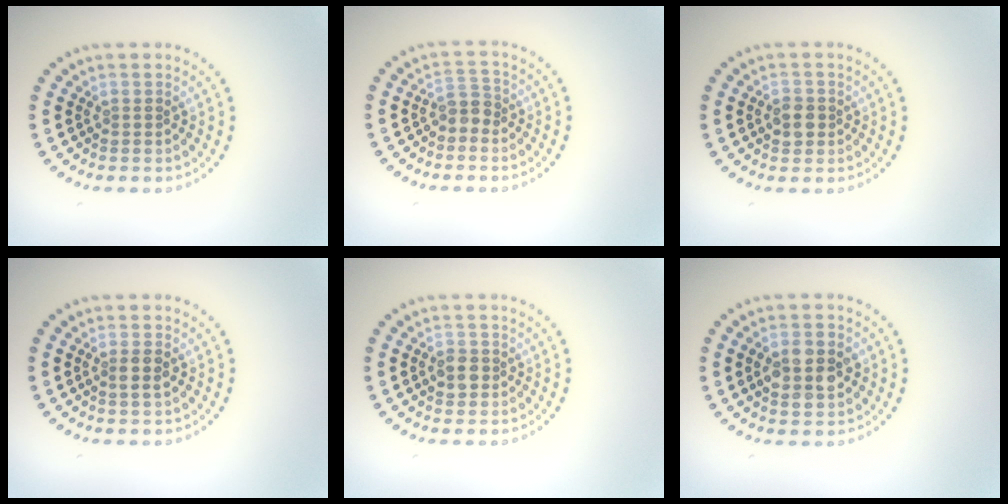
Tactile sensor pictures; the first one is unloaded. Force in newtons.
{"total": 1.8, "press": 1.5, "slide": 0.9}
{"total": 1.9, "press": 1.8, "slide": 0.5}
{"total": 1.5, "press": 1.5, "slide": 0.5}
{"total": 1.9, "press": 1.8, "slide": 0.5}
{"total": 4.5, "press": 4.5, "slide": 0.1}